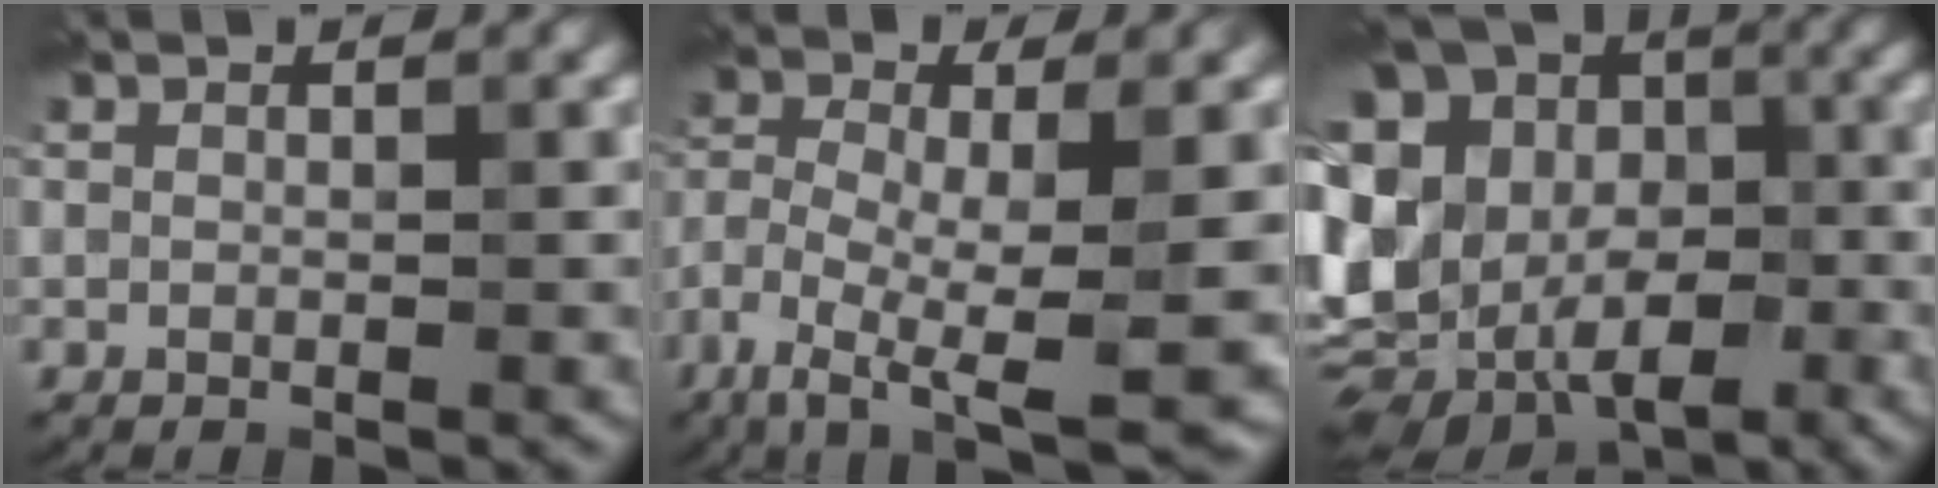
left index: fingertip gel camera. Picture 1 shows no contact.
{"total": 10.8, "force": [-5.2, 3.0, 9.0], "torque": [-0.160, -0.013, -0.093]}
{"total": 20.5, "force": [-1.2, 17.5, 10.5], "torque": [-0.244, 0.010, -0.041]}